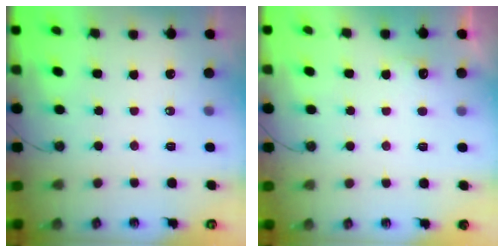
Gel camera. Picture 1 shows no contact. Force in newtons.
{"total": 4.3, "press": 4.1, "slide": 1.2}